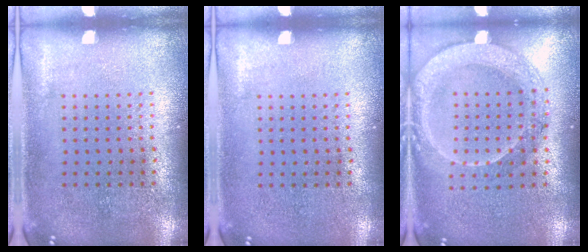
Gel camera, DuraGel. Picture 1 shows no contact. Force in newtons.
{"total": 0.0}
{"total": 2.0, "press": 1.9, "slide": 0.8}